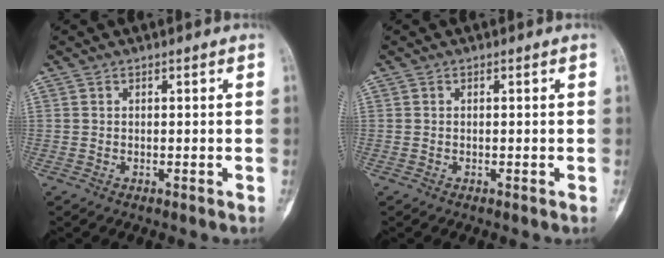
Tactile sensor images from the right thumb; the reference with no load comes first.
{"total": 0.0}